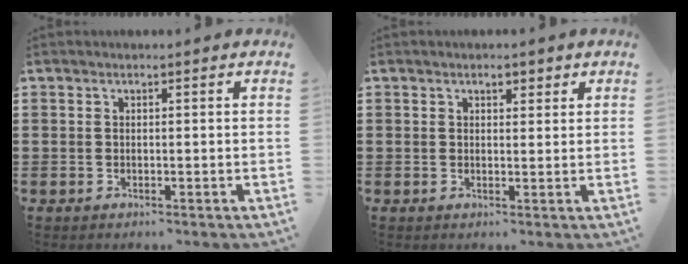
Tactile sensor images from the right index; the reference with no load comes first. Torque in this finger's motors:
{"motor_torque": [0.02, 0.01, 0.01, 0.00]}